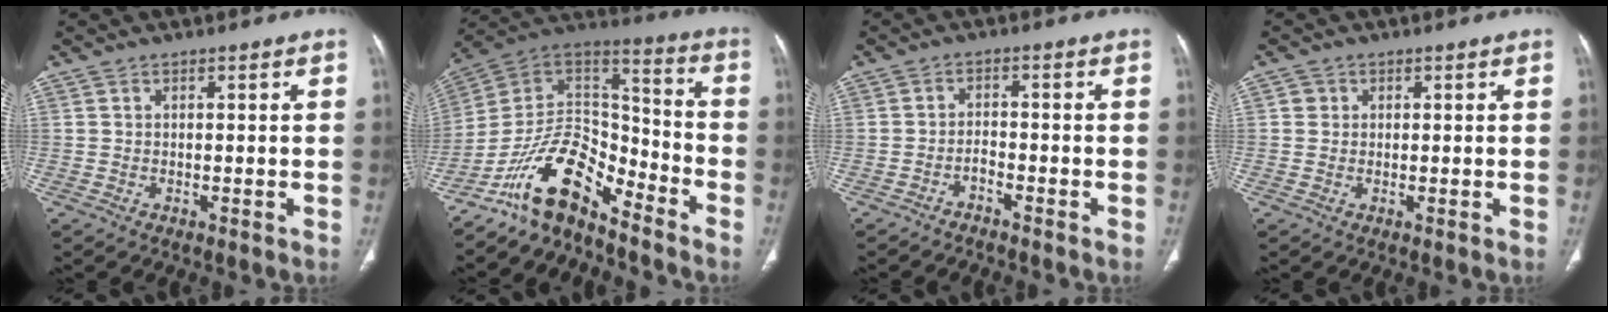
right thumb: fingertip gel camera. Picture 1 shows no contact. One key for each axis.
{"total": 15.0, "fx": -11.2, "fy": 6.3, "fz": 7.7, "tx": -0.114, "ty": 0.107, "tz": -0.210}
{"total": 1.9, "fx": -1.7, "fy": 0.4, "fz": 0.7, "tx": -0.016, "ty": 0.019, "tz": -0.028}
{"total": 1.6, "fx": 0.3, "fy": 1.6, "fz": 0.3, "tx": 0.003, "ty": 0.001, "tz": 0.003}